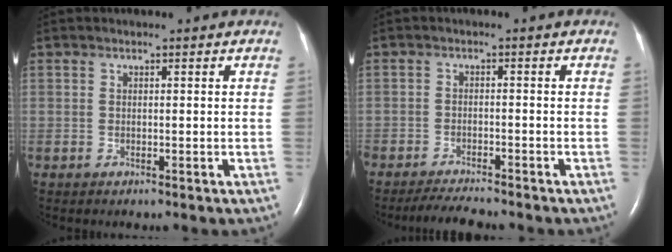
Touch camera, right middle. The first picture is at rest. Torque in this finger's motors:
{"motor_torque": [0.61, -0.55, 0.06, 0.02]}